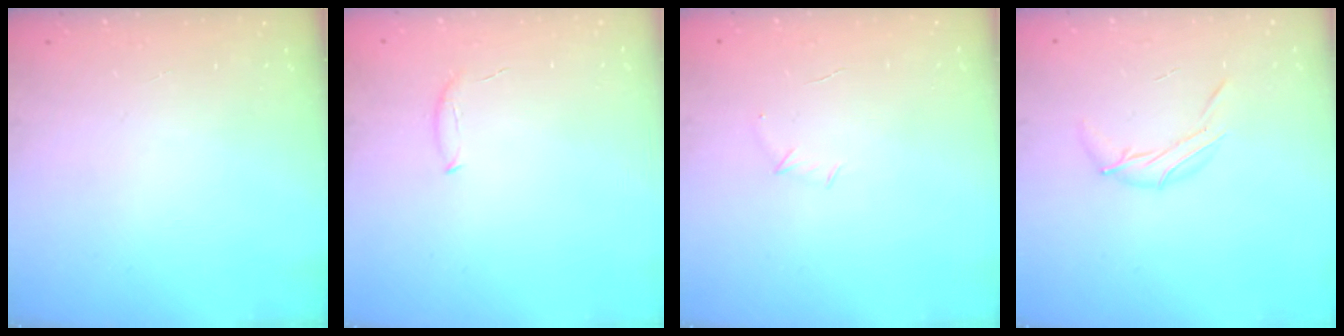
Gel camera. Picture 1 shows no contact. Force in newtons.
{"total": 5.8, "press": 5.7, "slide": 1.4}
{"total": 3.9, "press": 3.8, "slide": 1.1}
{"total": 7.4, "press": 7.2, "slide": 1.3}